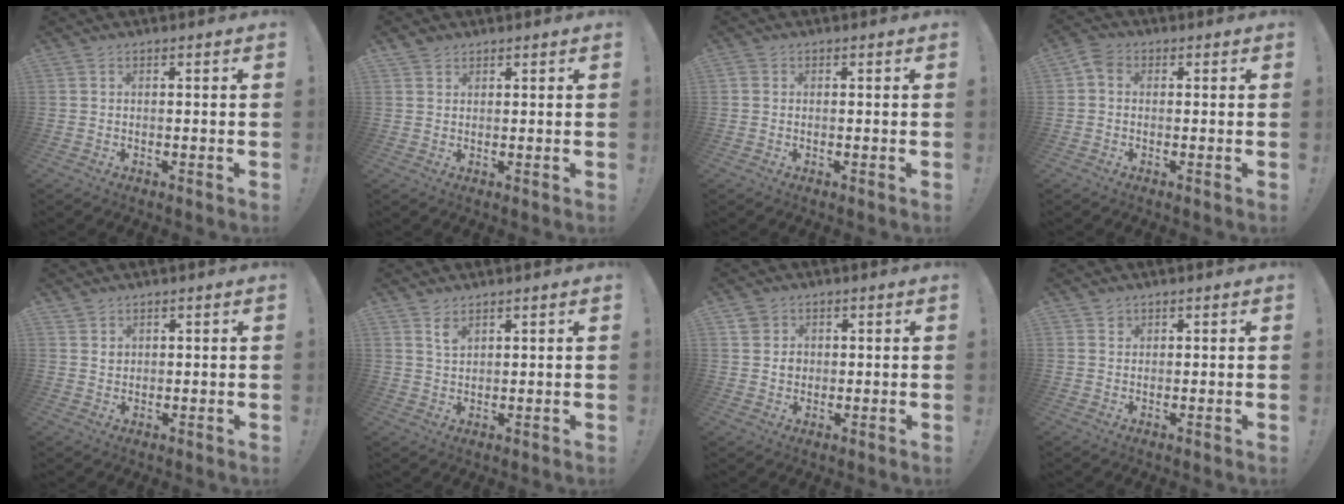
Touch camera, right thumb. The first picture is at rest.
{"total": 2.1, "force": [1.7, 1.1, 0.3], "torque": [0.000, -0.009, 0.033]}
{"total": 0.9, "force": [0.3, 0.8, 0.2], "torque": [-0.005, 0.003, 0.005]}
{"total": 3.3, "force": [0.2, 2.6, 2.0], "torque": [-0.035, 0.007, 0.006]}
{"total": 2.1, "force": [1.4, 1.4, 0.5], "torque": [0.004, -0.013, 0.025]}
{"total": 3.6, "force": [2.6, 1.6, 1.8], "torque": [-0.019, -0.021, 0.045]}
{"total": 3.8, "force": [1.1, 3.5, 1.0], "torque": [-0.012, -0.004, 0.019]}
{"total": 1.4, "force": [1.1, 0.8, 0.1], "torque": [0.003, -0.007, 0.019]}